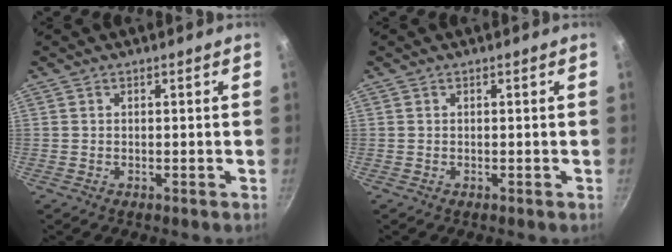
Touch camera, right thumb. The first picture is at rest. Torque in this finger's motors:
{"motor_torque": [0.02, 0.01, -0.10, 0.10, 0.00]}